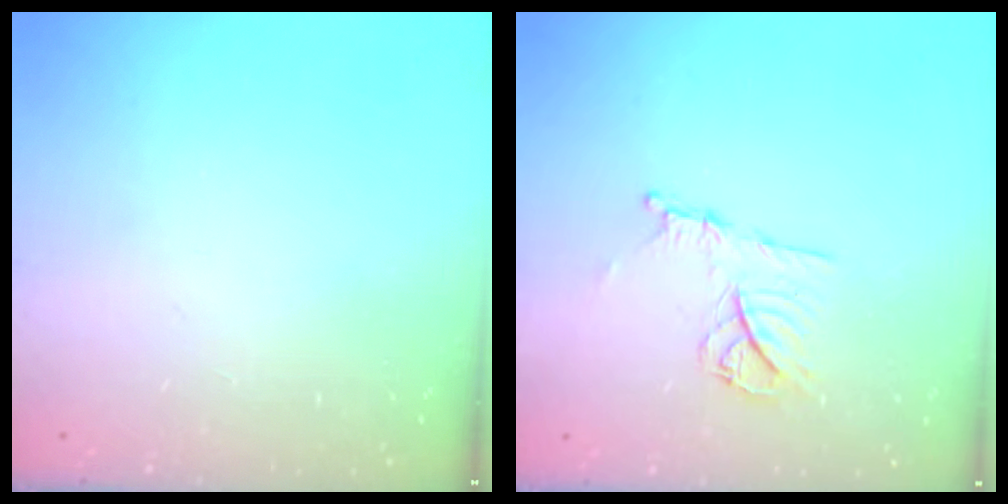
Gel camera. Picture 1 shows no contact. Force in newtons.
{"total": 11.0, "press": 10.9, "slide": 1.1}